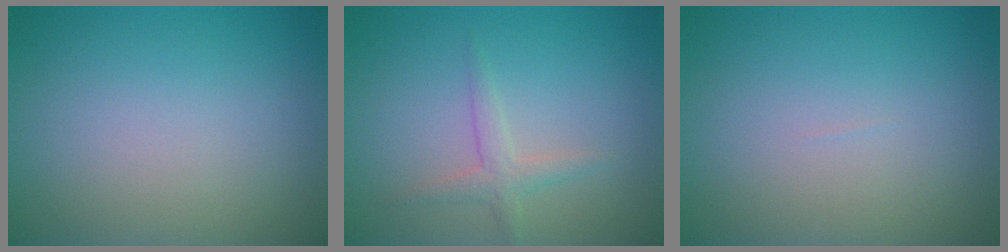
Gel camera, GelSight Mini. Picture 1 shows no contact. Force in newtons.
{"total": 1.7, "press": 1.7, "slide": 0.1}
{"total": 0.0}